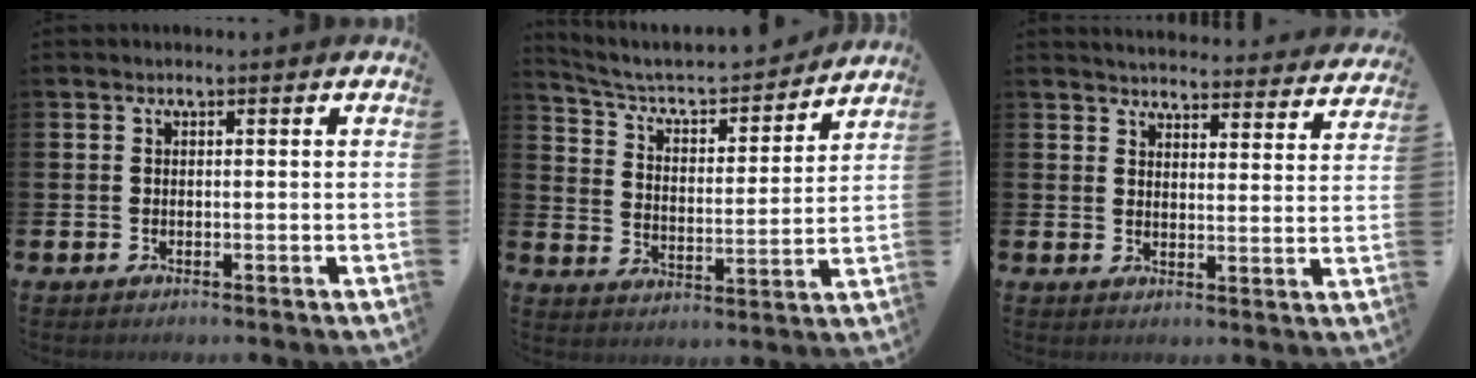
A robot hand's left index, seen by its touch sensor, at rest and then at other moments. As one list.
[{"total": 6.2, "force": [5.6, 1.8, 1.9], "torque": [-0.070, -0.046, 0.089]}, {"total": 4.4, "force": [4.4, 0.5, 0.4], "torque": [-0.009, -0.041, 0.074]}]